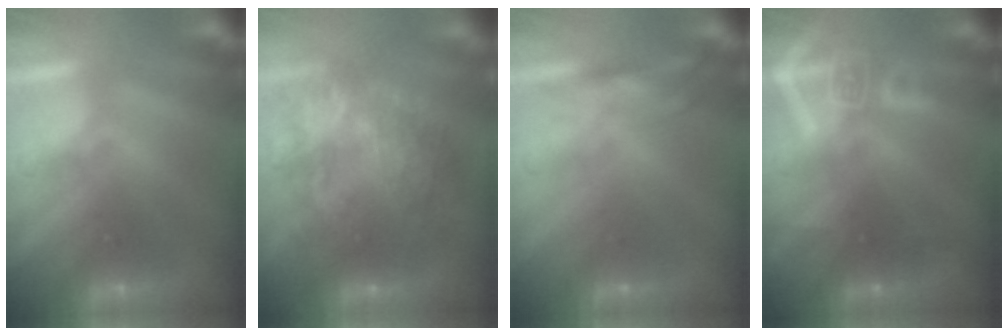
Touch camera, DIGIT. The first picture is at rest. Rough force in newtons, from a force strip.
{"total": 6.9}
{"total": 3.9}
{"total": 2.8}